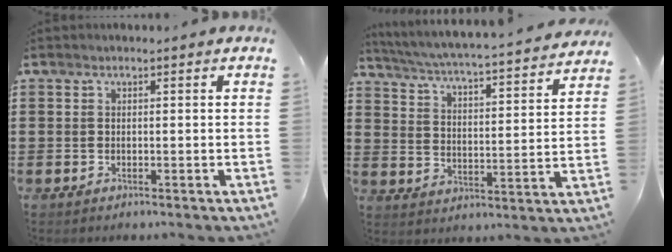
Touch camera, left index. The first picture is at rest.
{"total": 4.3, "force": [3.9, -0.5, 1.5], "torque": [-0.051, -0.038, 0.058]}